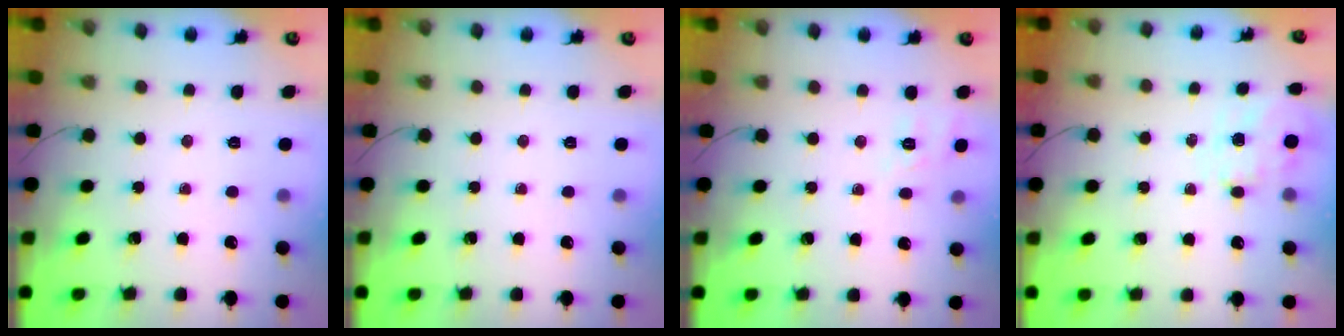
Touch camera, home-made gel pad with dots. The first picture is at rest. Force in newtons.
{"total": 0.0}
{"total": 2.2, "press": 0.8, "slide": 2.0}
{"total": 3.9, "press": 3.8, "slide": 0.9}